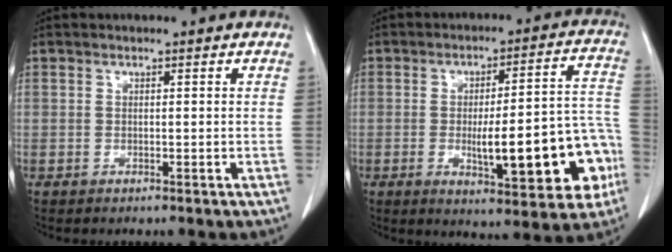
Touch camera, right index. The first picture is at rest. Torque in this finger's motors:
{"motor_torque": [1.11, 0.03, 0.63, 0.18]}